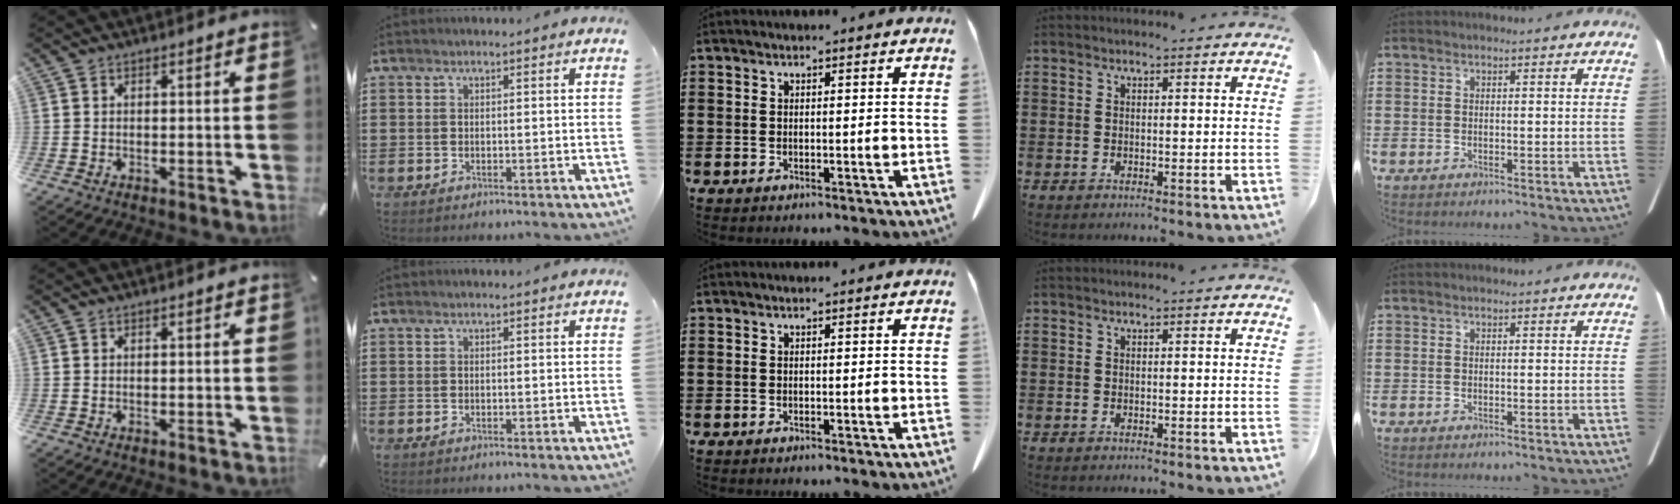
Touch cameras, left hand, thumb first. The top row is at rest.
{}